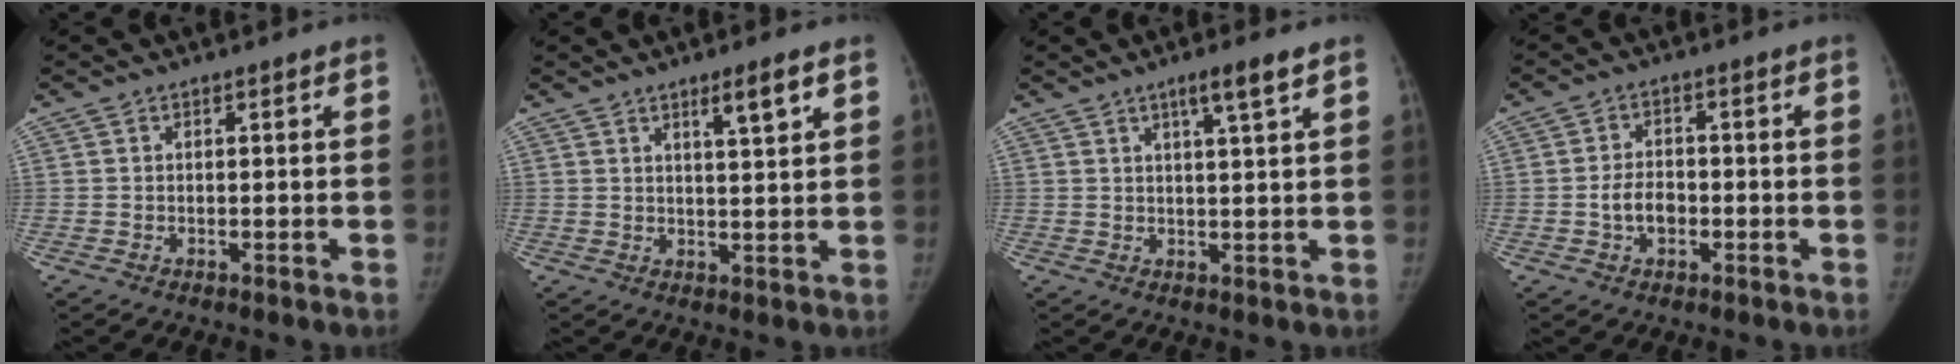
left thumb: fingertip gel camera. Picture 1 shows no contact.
{"total": 4.5, "force": [2.6, 0.4, 3.7], "torque": [-0.058, -0.018, 0.044]}
{"total": 4.5, "force": [2.6, 0.1, 3.6], "torque": [-0.060, -0.012, 0.046]}
{"total": 4.8, "force": [-1.4, 3.3, 3.2], "torque": [-0.044, 0.015, -0.025]}